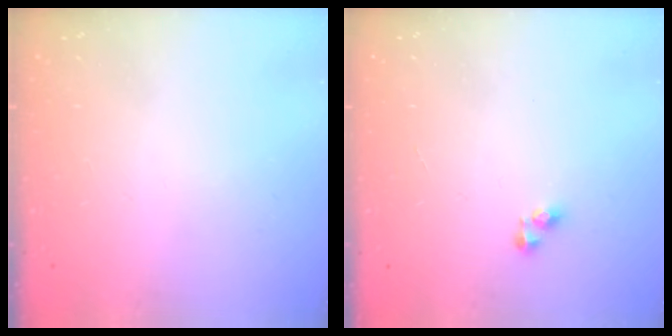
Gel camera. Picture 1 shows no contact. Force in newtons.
{"total": 3.6, "press": 3.6, "slide": 0.5}